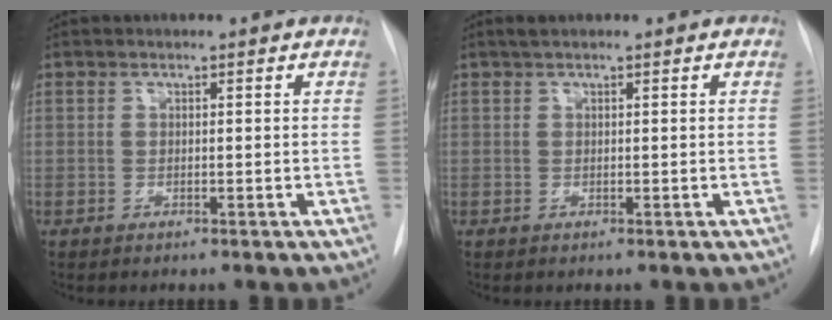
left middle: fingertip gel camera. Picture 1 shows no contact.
{"total": 1.2, "force": [0.9, 0.1, 0.8], "torque": [-0.017, 0.013, 0.016]}